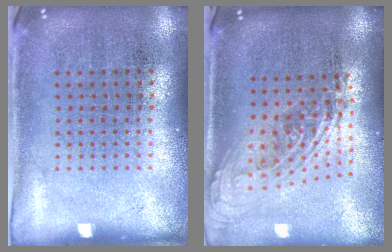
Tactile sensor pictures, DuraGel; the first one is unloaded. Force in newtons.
{"total": 2.1, "press": 1.6, "slide": 1.4}